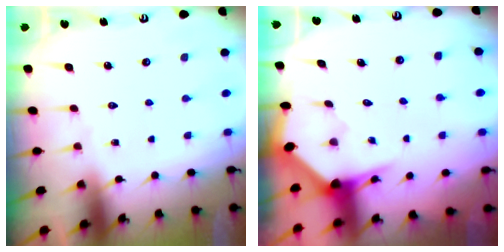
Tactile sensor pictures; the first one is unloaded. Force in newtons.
{"total": 3.5, "press": 3.5, "slide": 0.3}